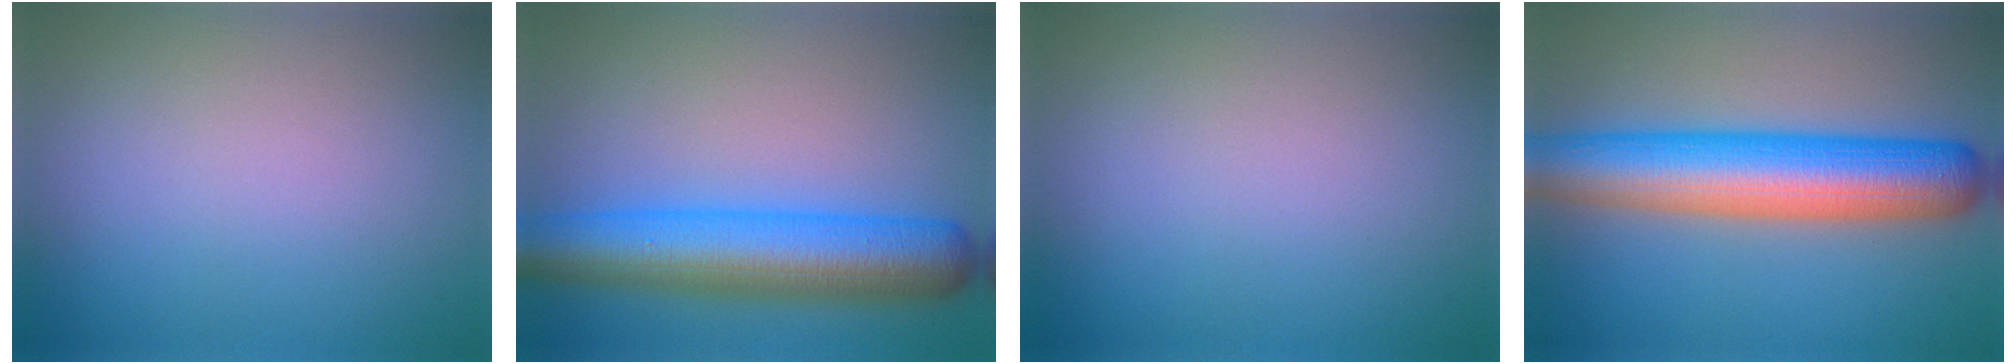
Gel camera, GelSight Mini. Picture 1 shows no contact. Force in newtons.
{"total": 8.7, "press": 8.7, "slide": 0.2}
{"total": 0.0}
{"total": 10.1, "press": 10.1, "slide": 0.3}